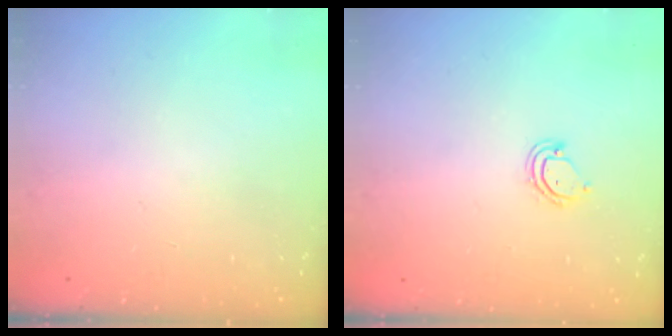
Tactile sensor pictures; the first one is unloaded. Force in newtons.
{"total": 5.2, "press": 5.2, "slide": 0.2}